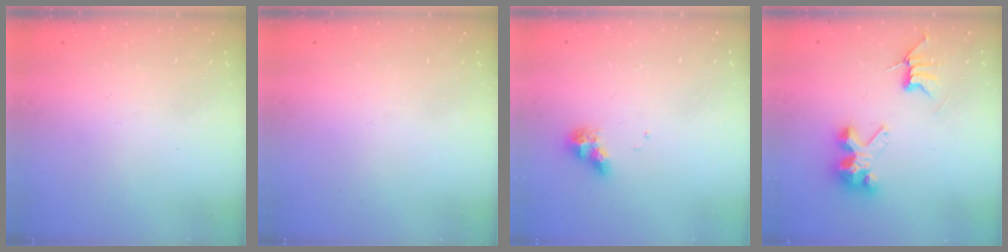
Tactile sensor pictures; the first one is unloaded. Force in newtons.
{"total": 0.0}
{"total": 8.8, "press": 8.7, "slide": 0.9}
{"total": 8.3, "press": 8.3, "slide": 0.5}